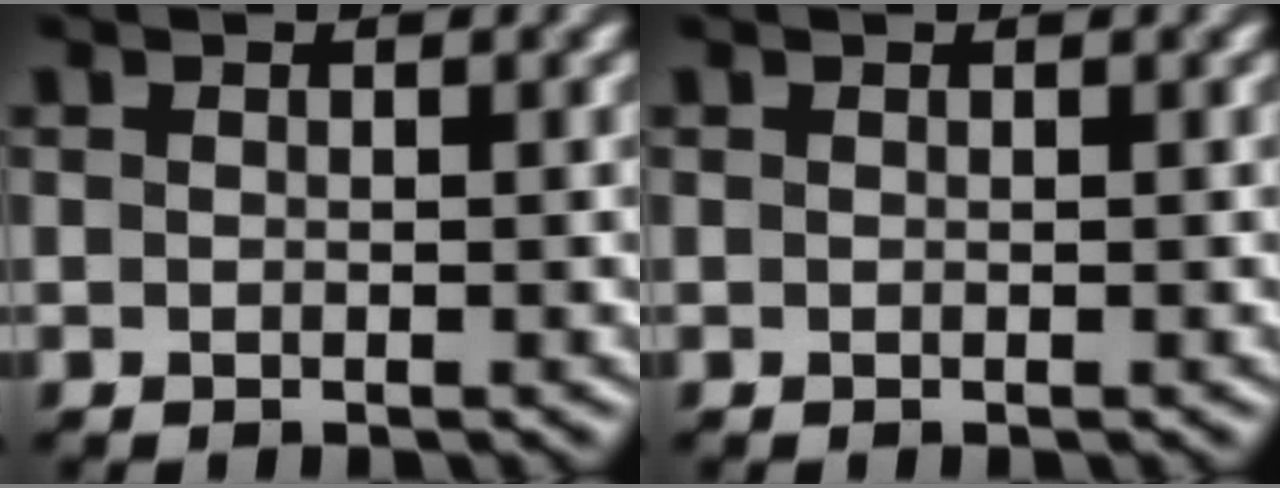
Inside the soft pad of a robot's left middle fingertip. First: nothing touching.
{"total": 0.0}